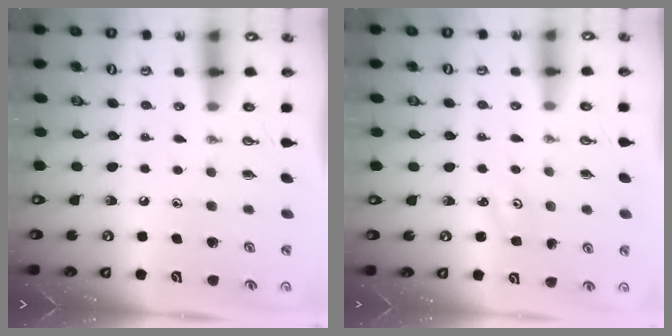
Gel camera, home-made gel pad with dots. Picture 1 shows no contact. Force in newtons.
{"total": 2.6, "press": 2.6, "slide": 0.3}